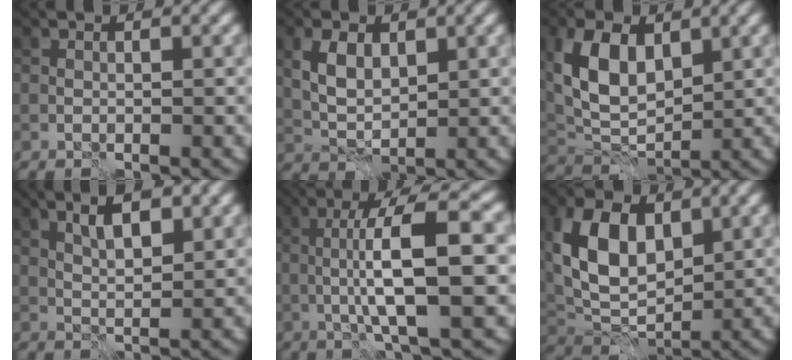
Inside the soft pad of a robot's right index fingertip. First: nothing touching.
{"total": 3.6, "force": [1.5, 2.2, 2.5], "torque": [-0.056, 0.003, 0.029]}
{"total": 7.4, "force": [2.3, 4.5, 5.3], "torque": [-0.116, 0.003, 0.043]}
{"total": 3.5, "force": [1.9, 1.0, 2.8], "torque": [-0.051, 0.002, 0.035]}
{"total": 9.1, "force": [-0.3, 2.0, 8.8], "torque": [-0.141, 0.016, -0.007]}
{"total": 8.5, "force": [2.4, 5.4, 6.2], "torque": [-0.136, 0.003, 0.042]}